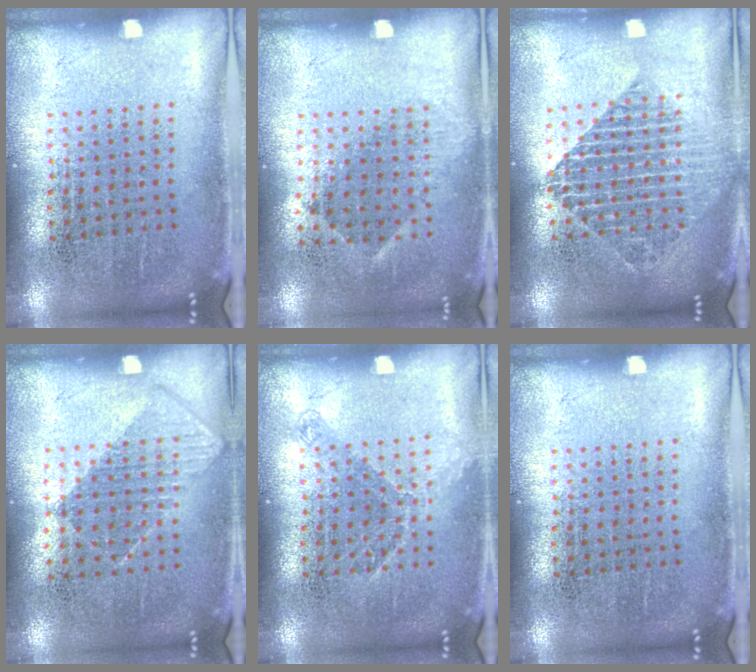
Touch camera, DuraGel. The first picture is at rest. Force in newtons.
{"total": 0.9, "press": 0.7, "slide": 0.6}
{"total": 1.8, "press": 1.5, "slide": 0.9}
{"total": 0.9, "press": 0.7, "slide": 0.4}
{"total": 1.1, "press": 0.9, "slide": 0.6}
{"total": 0.0}